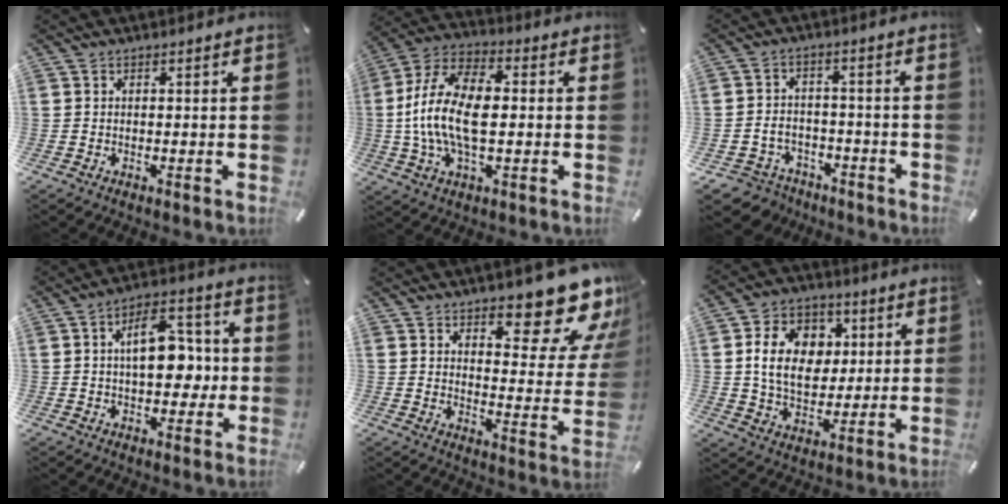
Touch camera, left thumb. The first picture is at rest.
{"total": 15.4, "force": [-0.9, 8.3, 13.0], "torque": [-0.270, 0.005, -0.014]}
{"total": 5.7, "force": [-3.4, 4.4, 1.1], "torque": [-0.030, 0.019, -0.068]}
{"total": 13.4, "force": [0.6, 8.0, 10.7], "torque": [-0.142, 0.004, 0.007]}
{"total": 15.9, "force": [12.1, 5.8, 8.5], "torque": [-0.100, -0.109, 0.199]}
{"total": 13.2, "force": [2.6, 10.3, 7.8], "torque": [-0.135, 0.014, 0.049]}